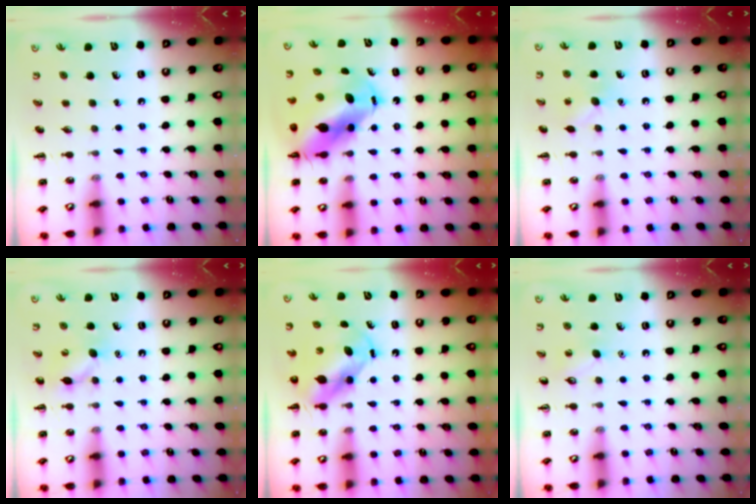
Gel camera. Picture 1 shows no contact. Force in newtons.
{"total": 13.1, "press": 12.6, "slide": 3.5}
{"total": 7.3, "press": 7.1, "slide": 1.6}
{"total": 8.1, "press": 7.9, "slide": 1.4}
{"total": 5.8, "press": 5.6, "slide": 1.3}
{"total": 5.8, "press": 5.6, "slide": 1.6}